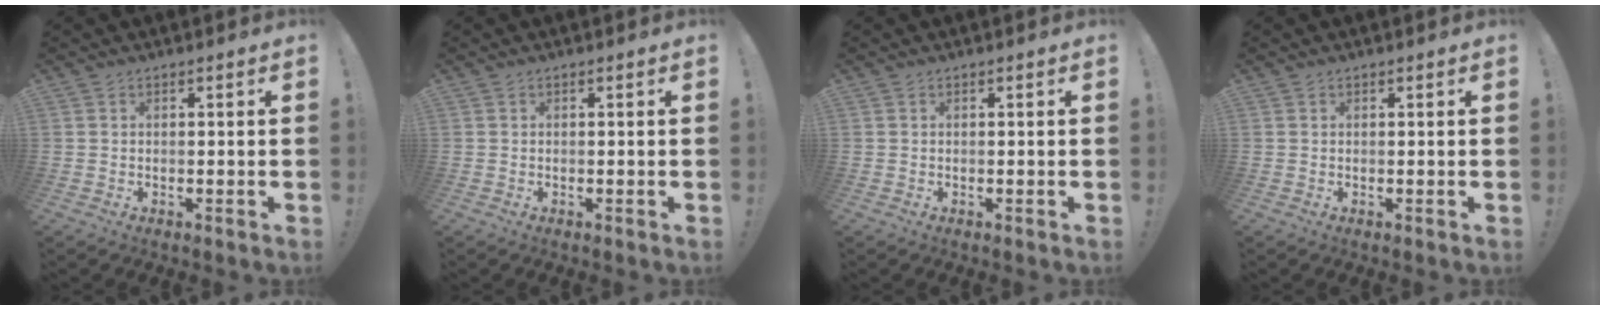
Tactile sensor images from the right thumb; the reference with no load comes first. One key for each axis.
{"total": 0.0}
{"total": 0.0}
{"total": 0.0}